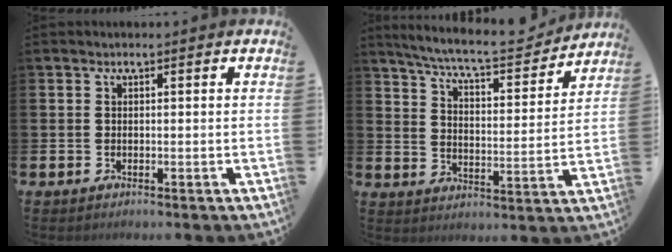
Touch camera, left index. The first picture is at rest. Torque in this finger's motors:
{"motor_torque": [0.97, -1.17, 0.18, 0.08]}